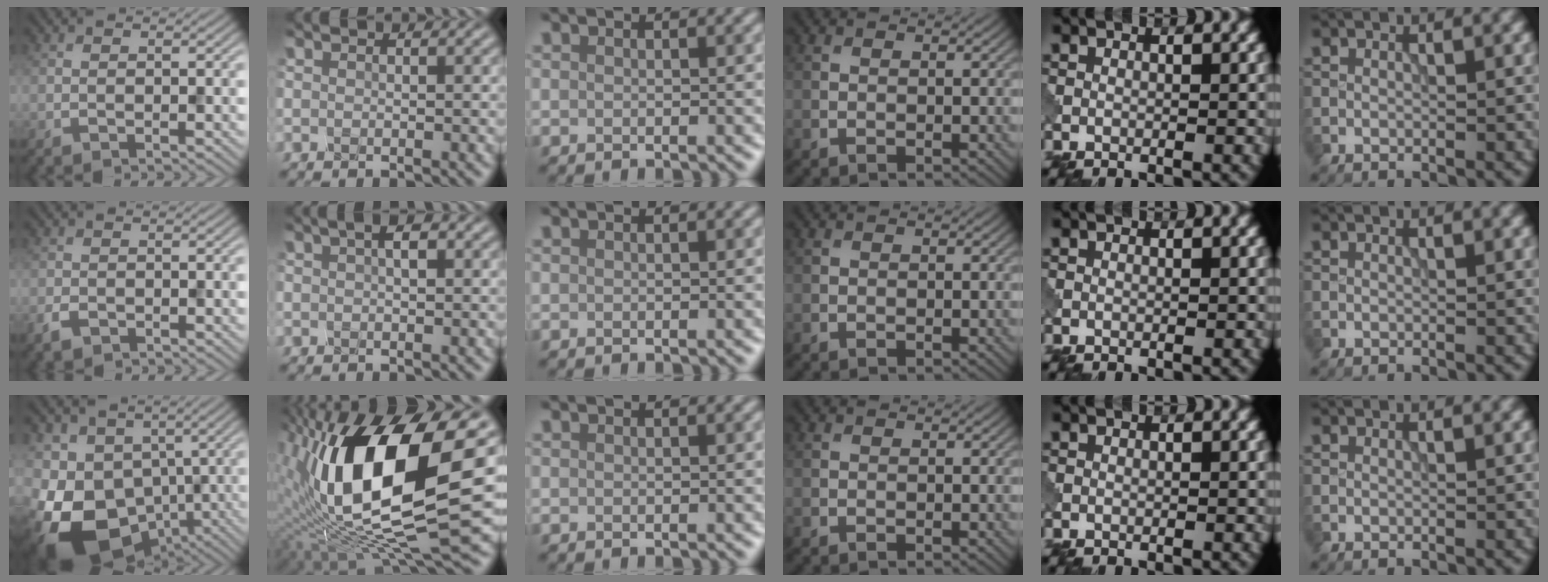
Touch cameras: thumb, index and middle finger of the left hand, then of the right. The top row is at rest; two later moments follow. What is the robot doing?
{"motion": "squeeze", "object": "foam earplug"}